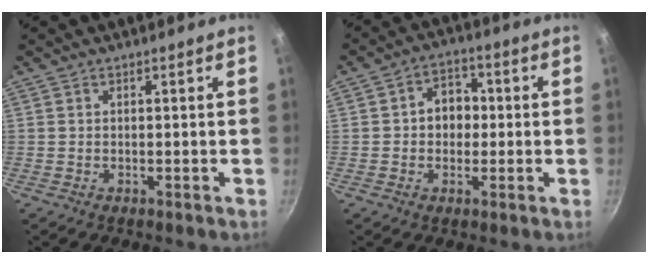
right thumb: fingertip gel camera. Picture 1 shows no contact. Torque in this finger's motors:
{"motor_torque": [-0.34, 0.44, 0.20, 0.05, 0.09]}